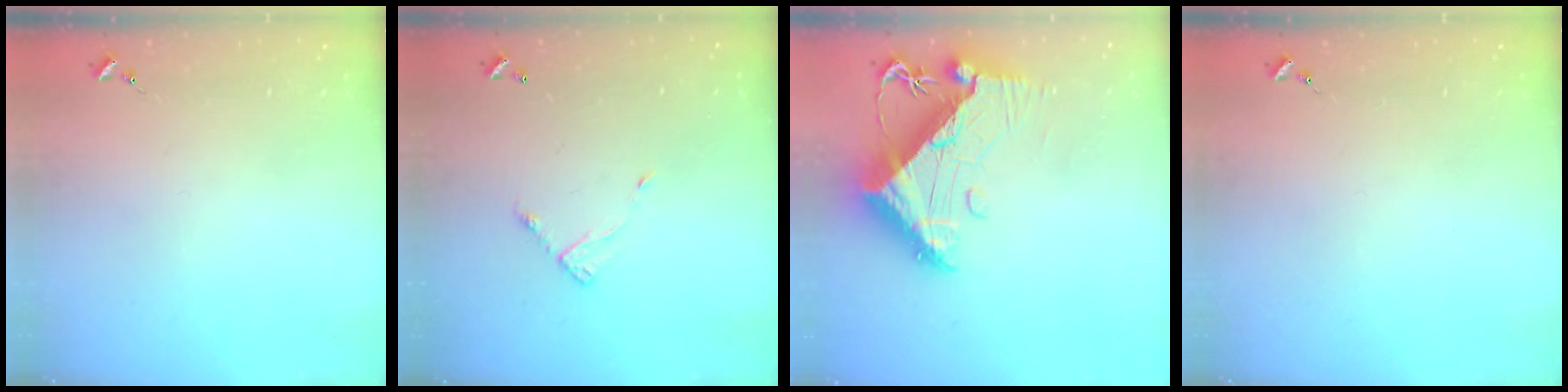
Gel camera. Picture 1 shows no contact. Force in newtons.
{"total": 5.8, "press": 5.8, "slide": 0.3}
{"total": 13.2, "press": 13.1, "slide": 1.4}
{"total": 0.0}